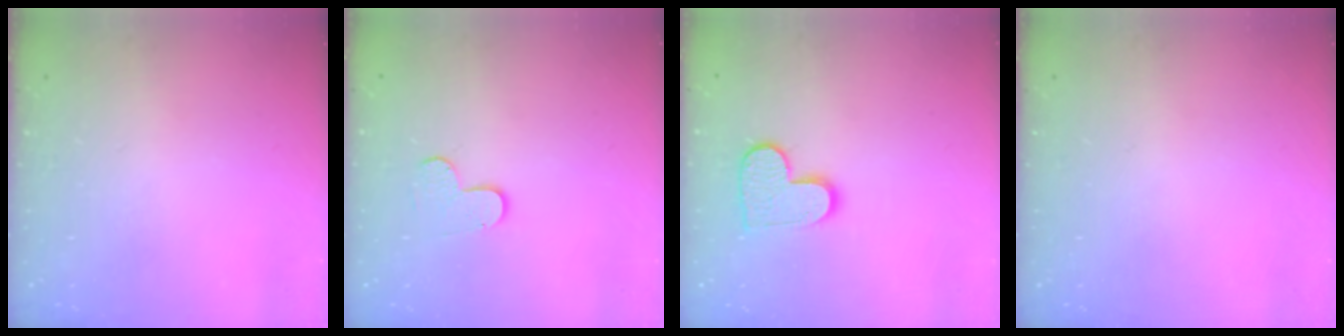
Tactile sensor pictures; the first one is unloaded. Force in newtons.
{"total": 4.0, "press": 4.0, "slide": 0.2}
{"total": 9.6, "press": 9.6, "slide": 0.6}
{"total": 0.0}